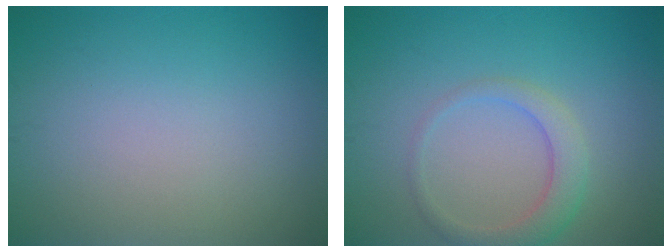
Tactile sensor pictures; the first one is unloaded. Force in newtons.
{"total": 2.9, "press": 2.9, "slide": 0.2}